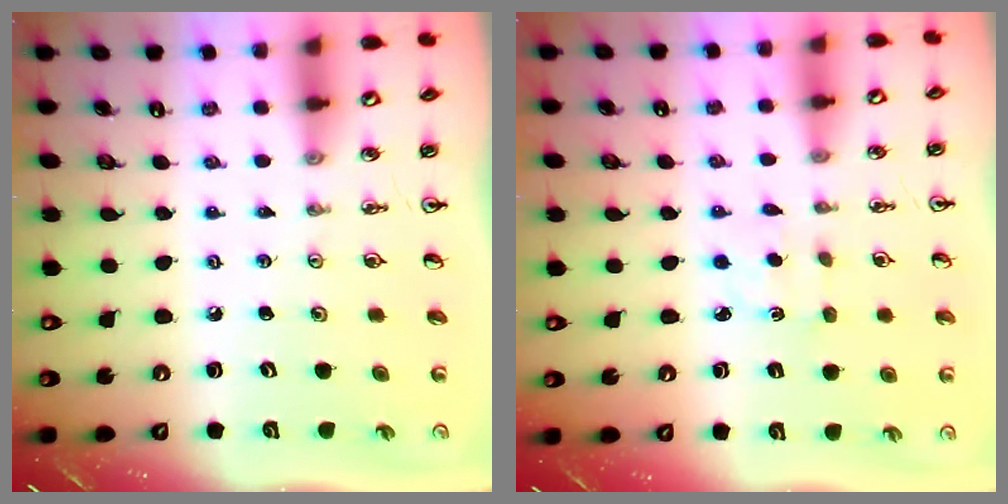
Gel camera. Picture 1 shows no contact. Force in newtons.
{"total": 1.7, "press": 1.7, "slide": 0.5}